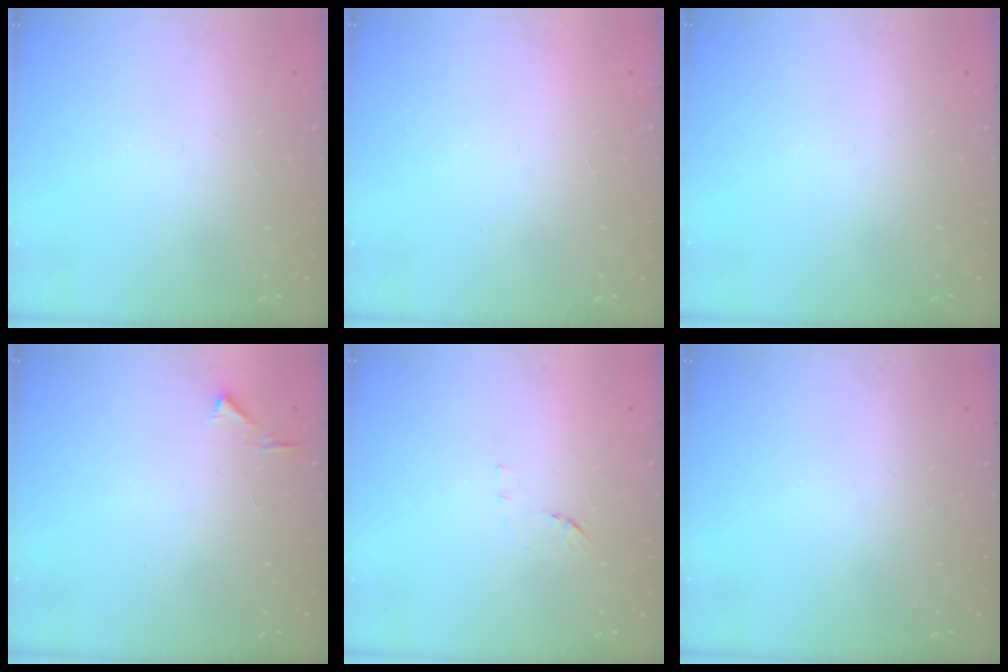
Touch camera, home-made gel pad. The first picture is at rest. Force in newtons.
{"total": 1.6, "press": 1.6, "slide": 0.1}
{"total": 0.0}
{"total": 2.8, "press": 2.8, "slide": 0.3}
{"total": 7.7, "press": 7.7, "slide": 0.5}
{"total": 0.0}